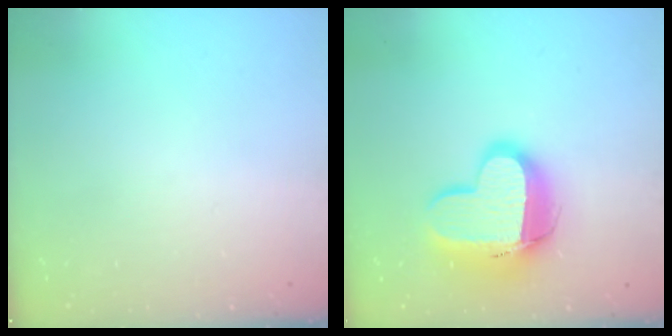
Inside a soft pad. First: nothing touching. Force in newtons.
{"total": 16.0, "press": 16.0, "slide": 1.1}